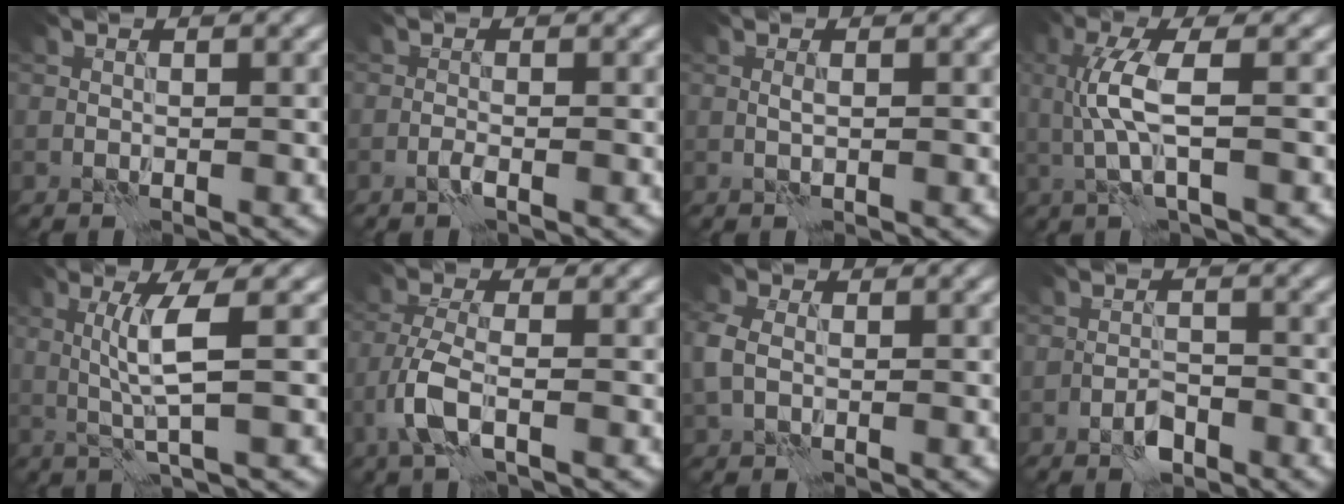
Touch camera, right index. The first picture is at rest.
{"total": 0.9, "force": [-0.6, 0.1, 0.7], "torque": [-0.016, 0.002, -0.014]}
{"total": 0.7, "force": [0.0, 0.2, 0.7], "torque": [-0.017, 0.001, 0.000]}
{"total": 4.3, "force": [0.3, 0.9, 4.2], "torque": [-0.100, 0.000, 0.007]}
{"total": 3.7, "force": [0.2, 0.0, 3.7], "torque": [-0.075, -0.001, 0.010]}
{"total": 4.1, "force": [-1.7, 1.6, 3.4], "torque": [-0.083, 0.001, -0.041]}
{"total": 3.2, "force": [0.0, 2.5, 2.0], "torque": [-0.057, 0.004, -0.004]}
{"total": 2.3, "force": [-1.6, 1.0, 1.4], "torque": [-0.021, 0.005, -0.031]}